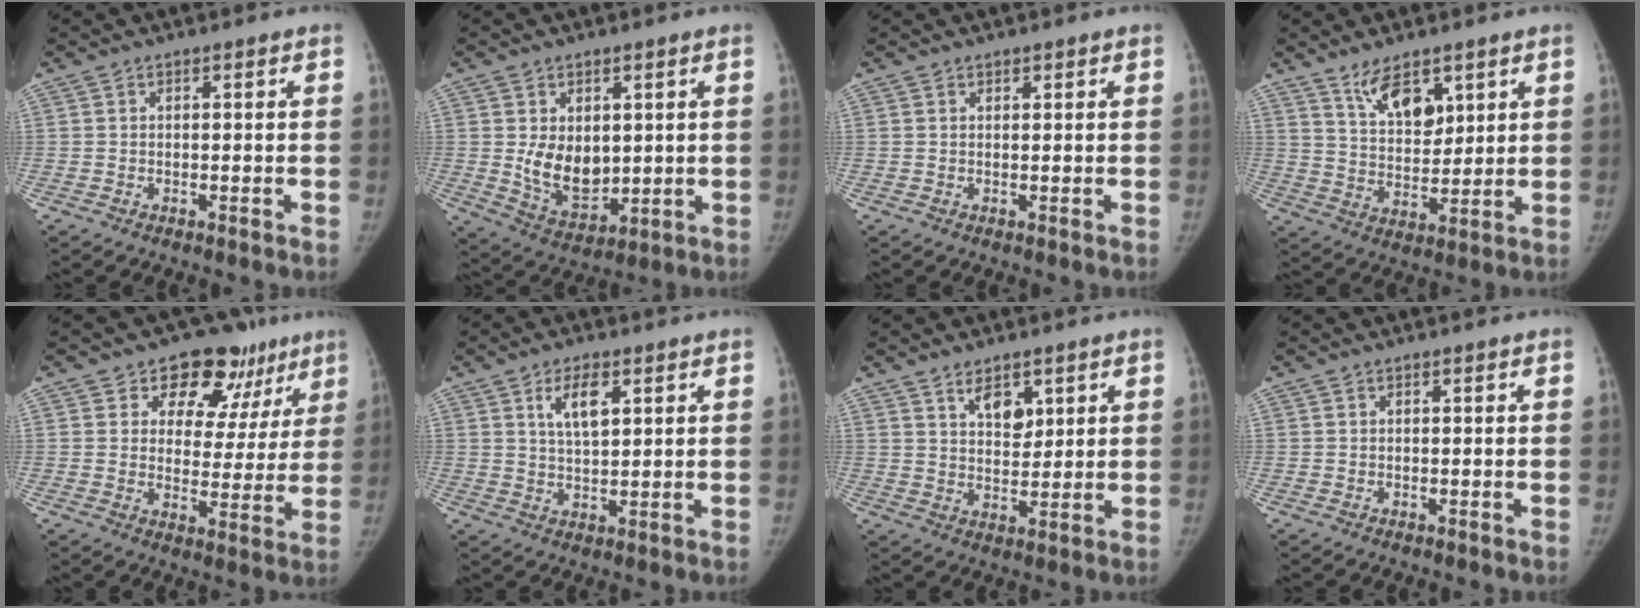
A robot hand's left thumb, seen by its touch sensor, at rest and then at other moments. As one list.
[{"total": 9.6, "force": [1.2, 6.4, 7.0], "torque": [-0.085, -0.025, 0.043]}, {"total": 0.7, "force": [0.6, 0.3, 0.4], "torque": [-0.006, -0.002, 0.008]}, {"total": 9.3, "force": [5.8, 4.6, 5.7], "torque": [-0.074, -0.042, 0.111]}, {"total": 15.0, "force": [9.3, 10.0, 6.3], "torque": [-0.014, -0.030, 0.120]}, {"total": 6.1, "force": [2.7, 2.6, 4.8], "torque": [-0.080, -0.012, 0.051]}, {"total": 6.0, "force": [3.4, 3.2, 3.7], "torque": [-0.039, -0.026, 0.062]}, {"total": 0.0}]